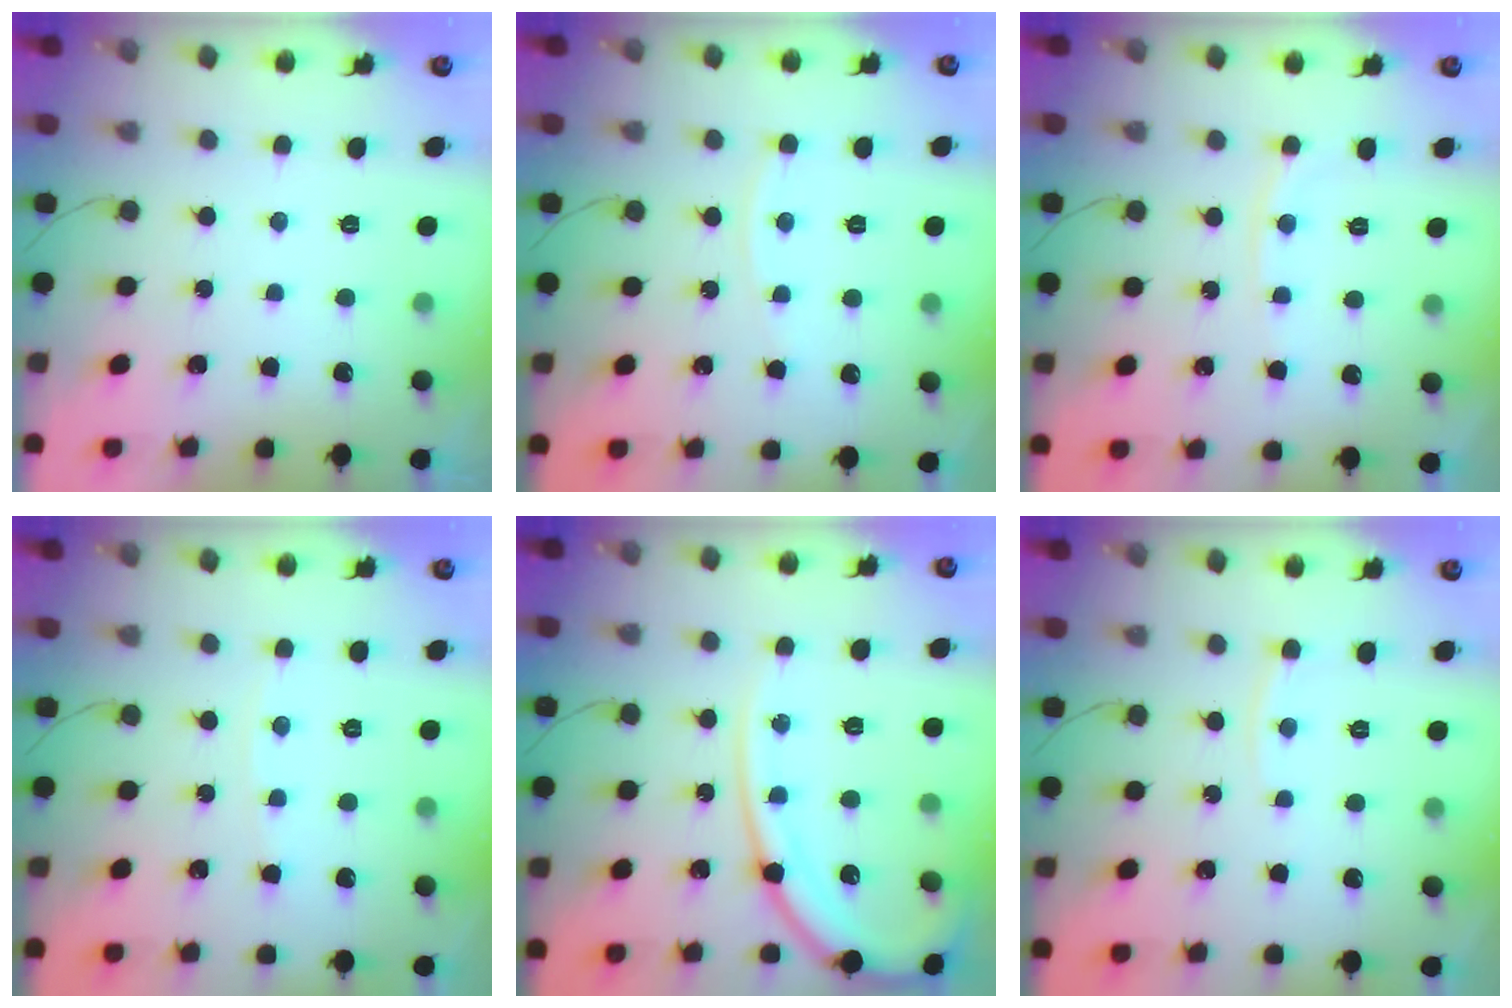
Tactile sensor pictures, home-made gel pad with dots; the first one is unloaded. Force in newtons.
{"total": 2.8, "press": 2.8, "slide": 0.4}
{"total": 4.7, "press": 4.6, "slide": 0.8}
{"total": 2.0, "press": 2.0, "slide": 0.4}
{"total": 15.5, "press": 15.4, "slide": 1.7}
{"total": 3.2, "press": 3.1, "slide": 0.4}